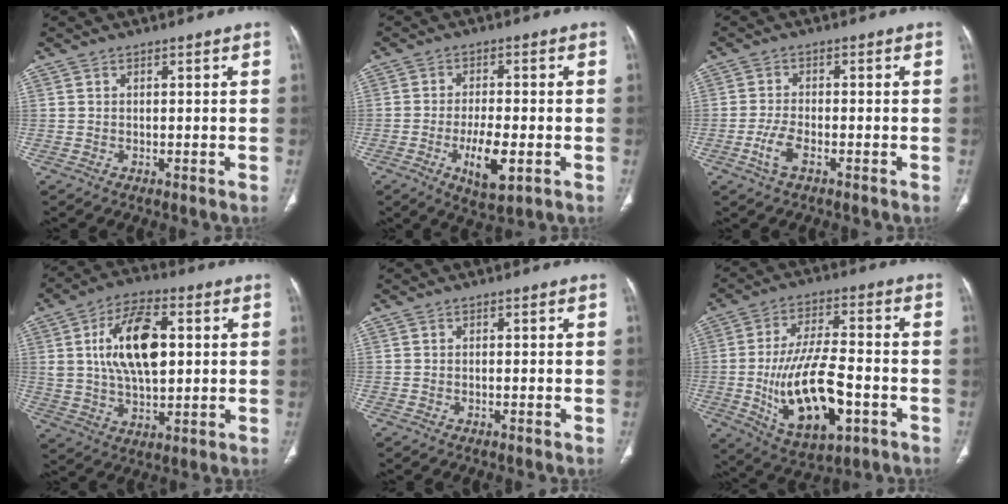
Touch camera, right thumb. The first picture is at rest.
{"total": 8.2, "force": [-2.7, 3.0, 7.2], "torque": [-0.123, -0.003, -0.040]}
{"total": 3.4, "force": [-1.5, 1.3, 2.7], "torque": [-0.061, 0.010, -0.030]}
{"total": 15.5, "force": [3.0, 8.1, 12.9], "torque": [-0.217, 0.001, 0.053]}
{"total": 0.0}
{"total": 17.9, "force": [-4.7, 7.9, 15.4], "torque": [-0.270, 0.015, -0.068]}